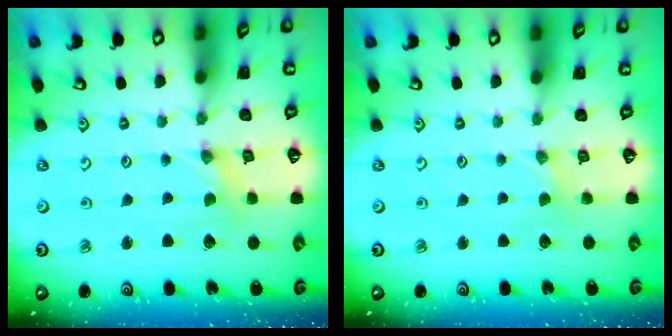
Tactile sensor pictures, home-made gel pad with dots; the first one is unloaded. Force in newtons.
{"total": 1.1, "press": 1.1, "slide": 0.2}